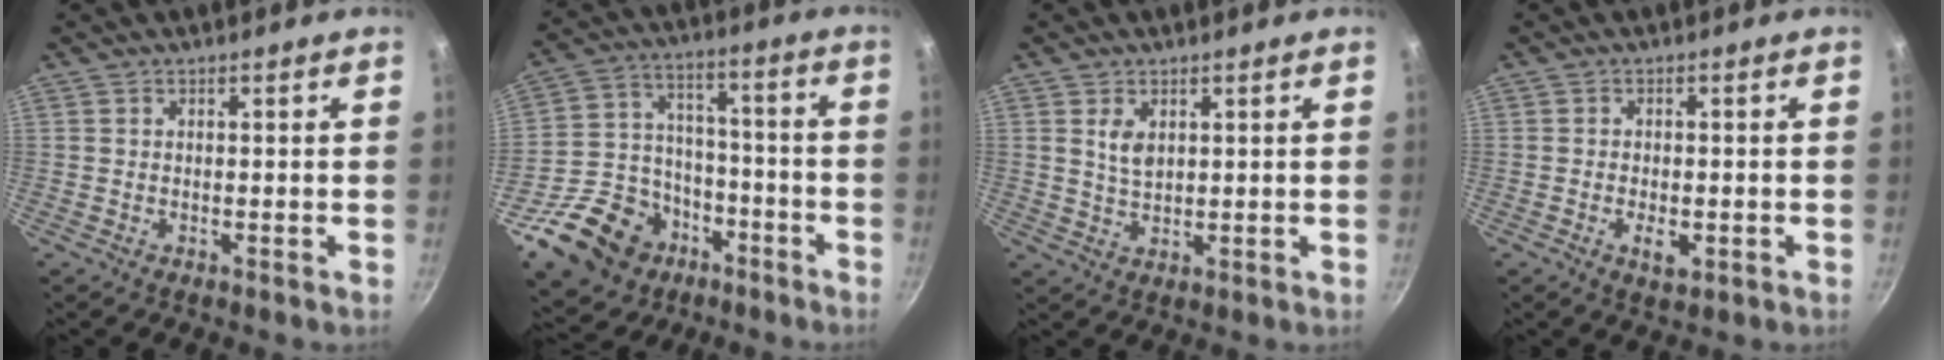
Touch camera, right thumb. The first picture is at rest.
{"total": 20.1, "force": [-10.7, 14.5, 8.9], "torque": [-0.130, 0.071, -0.172]}
{"total": 3.7, "force": [1.4, 2.2, 2.7], "torque": [-0.046, -0.012, 0.029]}
{"total": 3.6, "force": [-1.1, 1.8, 2.9], "torque": [-0.046, 0.003, -0.014]}